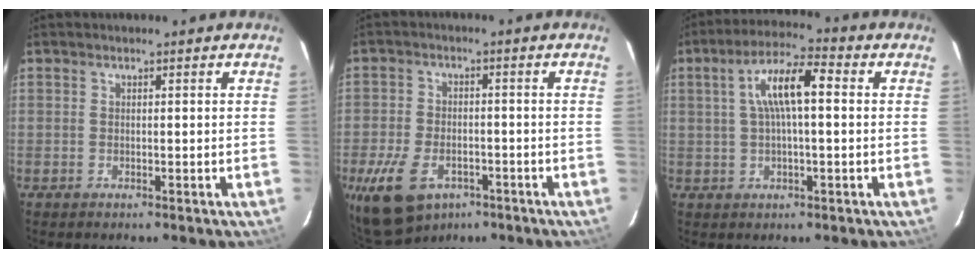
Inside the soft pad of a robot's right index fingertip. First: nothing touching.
{"total": 12.3, "force": [-7.1, 7.3, 6.8], "torque": [-0.164, -0.019, -0.117]}
{"total": 9.0, "force": [1.4, 2.3, 8.6], "torque": [-0.157, 0.018, 0.026]}